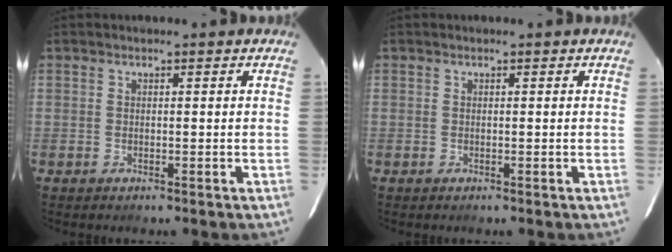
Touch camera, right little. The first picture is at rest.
{"total": 0.0}